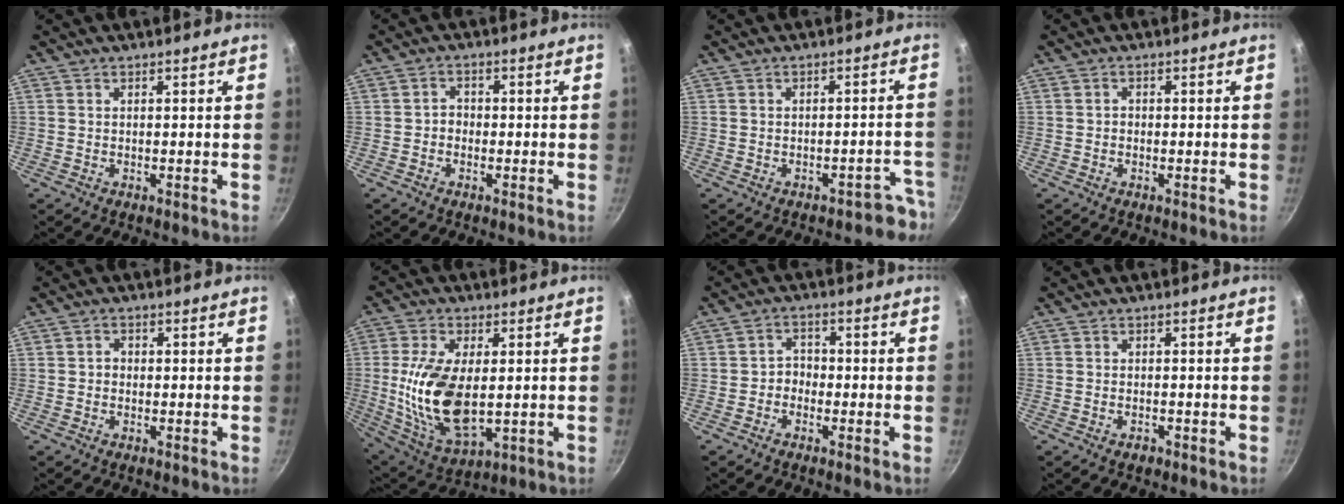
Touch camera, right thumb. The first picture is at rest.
{"total": 2.4, "force": [-0.5, 2.0, 1.2], "torque": [-0.008, 0.012, -0.011]}
{"total": 4.6, "force": [-3.6, 2.4, 1.6], "torque": [0.024, 0.052, -0.027]}
{"total": 1.0, "force": [-0.2, 0.9, 0.5], "torque": [-0.008, 0.004, -0.003]}
{"total": 1.6, "force": [-0.3, 1.4, 0.8], "torque": [-0.010, 0.007, -0.008]}
{"total": 16.9, "force": [0.3, 8.7, 14.5], "torque": [-0.275, -0.011, 0.017]}
{"total": 3.2, "force": [-1.3, 2.6, 1.3], "torque": [0.000, 0.018, -0.028]}
{"total": 1.5, "force": [-0.9, 0.8, 0.8], "torque": [-0.015, 0.008, -0.011]}